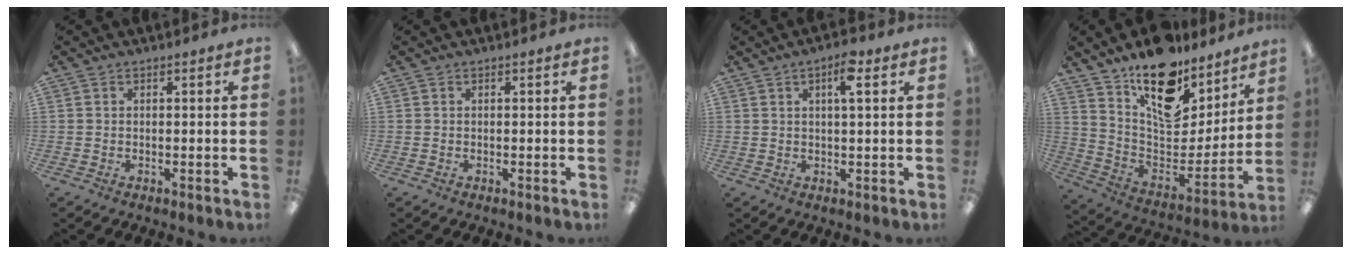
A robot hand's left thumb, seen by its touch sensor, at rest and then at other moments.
{"total": 0.0}
{"total": 5.3, "force": [2.5, 1.3, 4.5], "torque": [-0.072, -0.001, 0.036]}
{"total": 18.5, "force": [13.1, 9.5, 8.9], "torque": [-0.134, -0.107, 0.234]}